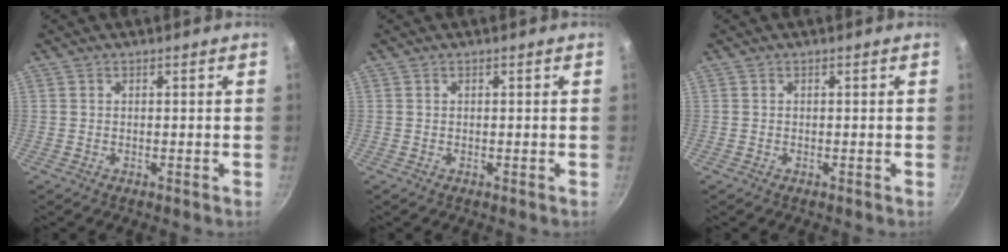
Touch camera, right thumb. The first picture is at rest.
{"total": 0.0}
{"total": 0.0}